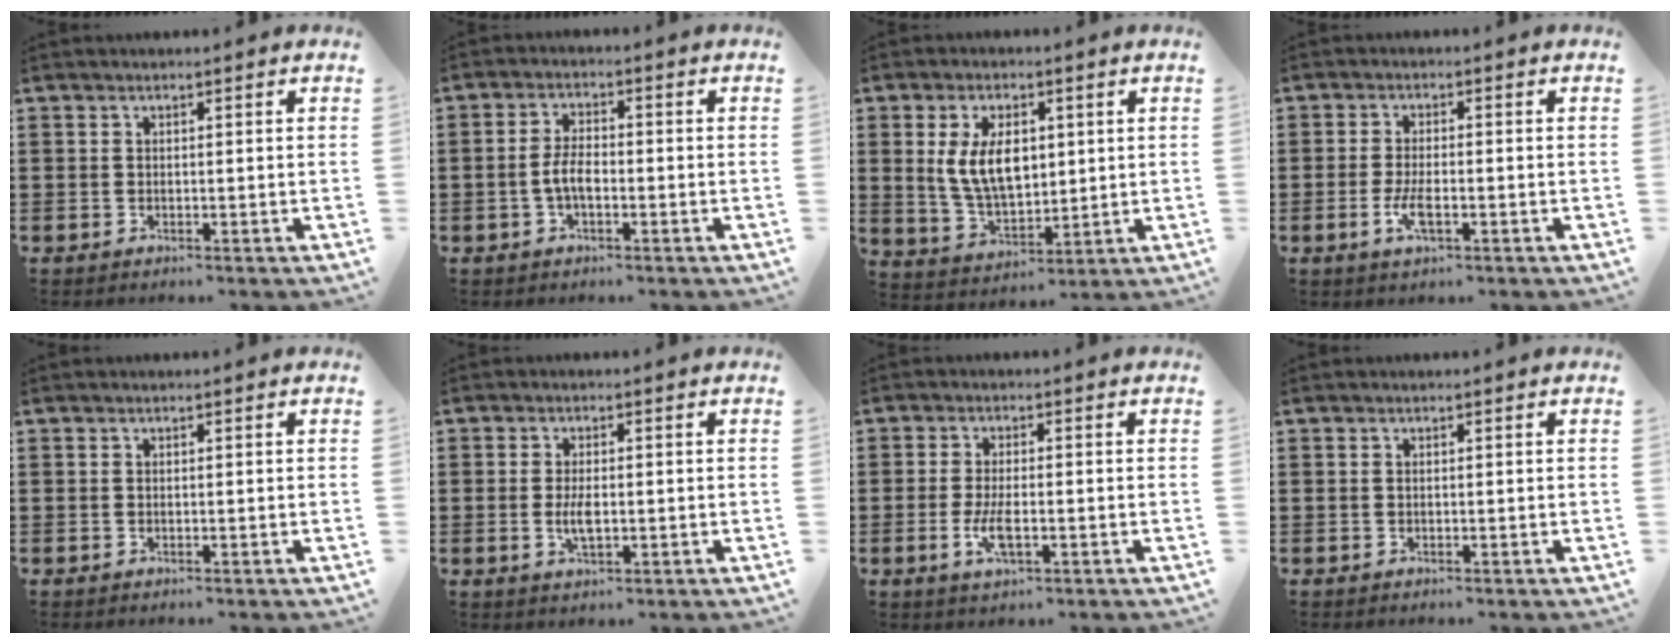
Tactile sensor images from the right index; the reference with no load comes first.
{"total": 4.0, "force": [-1.1, 1.7, 3.4], "torque": [-0.083, -0.001, -0.026]}
{"total": 8.8, "force": [1.7, 5.0, 7.1], "torque": [-0.150, 0.007, 0.026]}
{"total": 3.9, "force": [-1.4, 1.2, 3.4], "torque": [-0.077, -0.004, -0.030]}
{"total": 0.0}
{"total": 3.4, "force": [-0.4, 1.3, 3.1], "torque": [-0.063, -0.002, -0.009]}
{"total": 4.3, "force": [-1.3, 1.4, 3.8], "torque": [-0.084, -0.004, -0.027]}
{"total": 0.0}